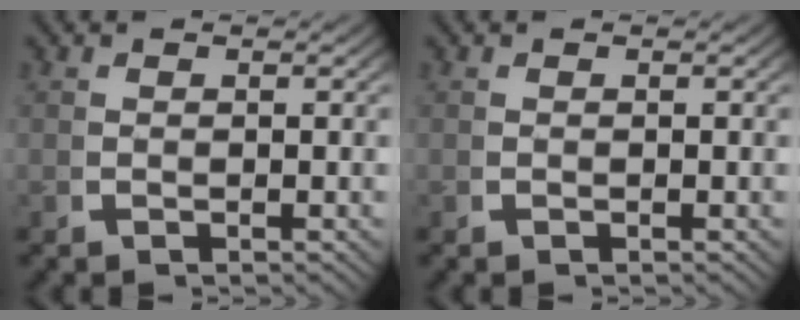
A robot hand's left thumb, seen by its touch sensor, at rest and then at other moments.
{"total": 0.0}